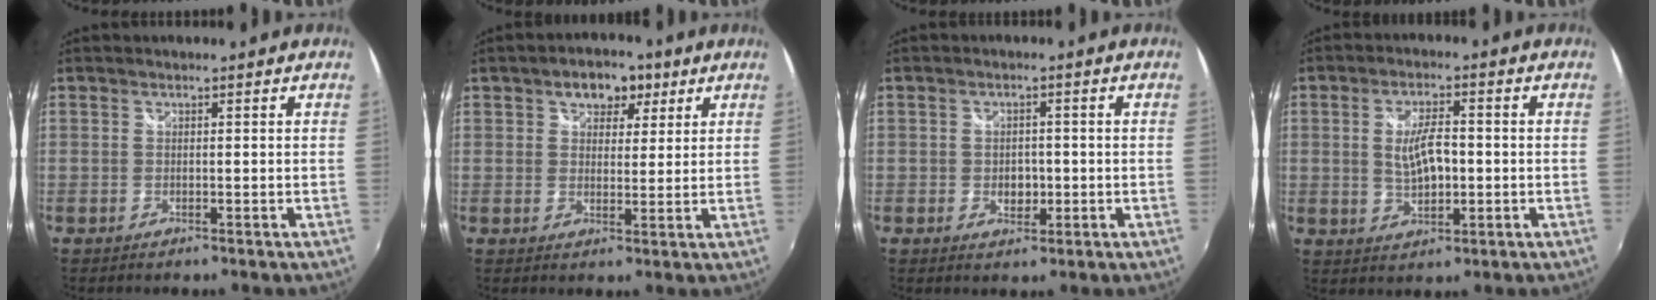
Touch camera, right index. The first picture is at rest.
{"total": 6.6, "force": [3.4, 4.4, 3.5], "torque": [-0.051, 0.016, 0.048]}
{"total": 3.4, "force": [-0.7, 2.6, 2.1], "torque": [-0.035, 0.000, -0.009]}
{"total": 6.8, "force": [-0.1, 2.9, 6.1], "torque": [-0.115, 0.001, 0.004]}